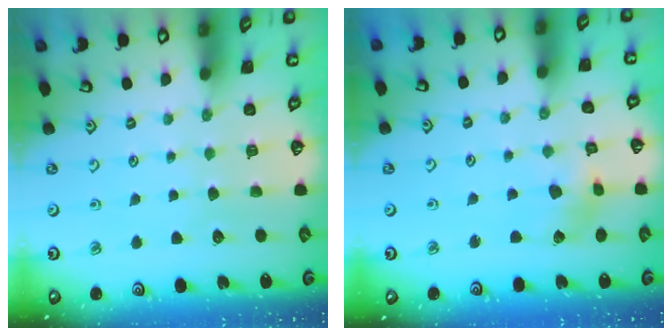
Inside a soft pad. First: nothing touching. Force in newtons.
{"total": 4.5, "press": 4.5, "slide": 0.5}